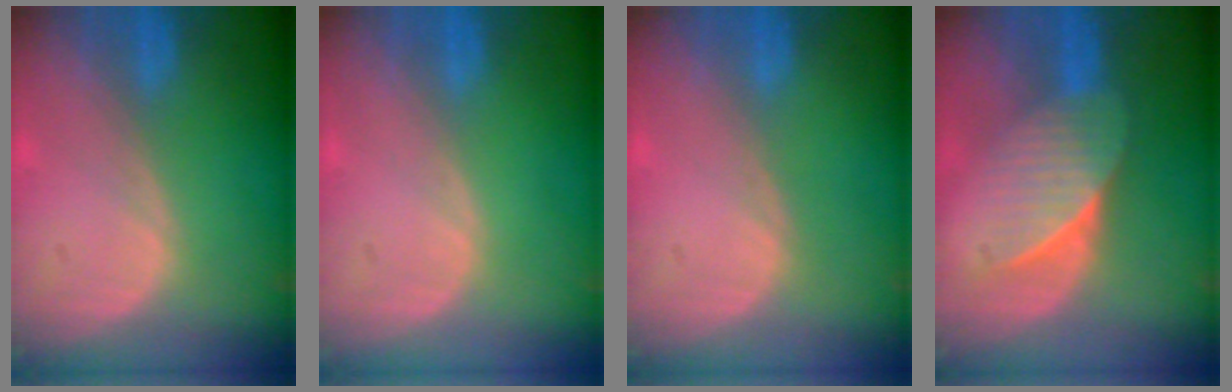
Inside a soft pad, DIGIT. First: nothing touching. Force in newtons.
{"total": 0.0}
{"total": 0.0}
{"total": 7.5, "press": 6.8, "slide": 3.2}